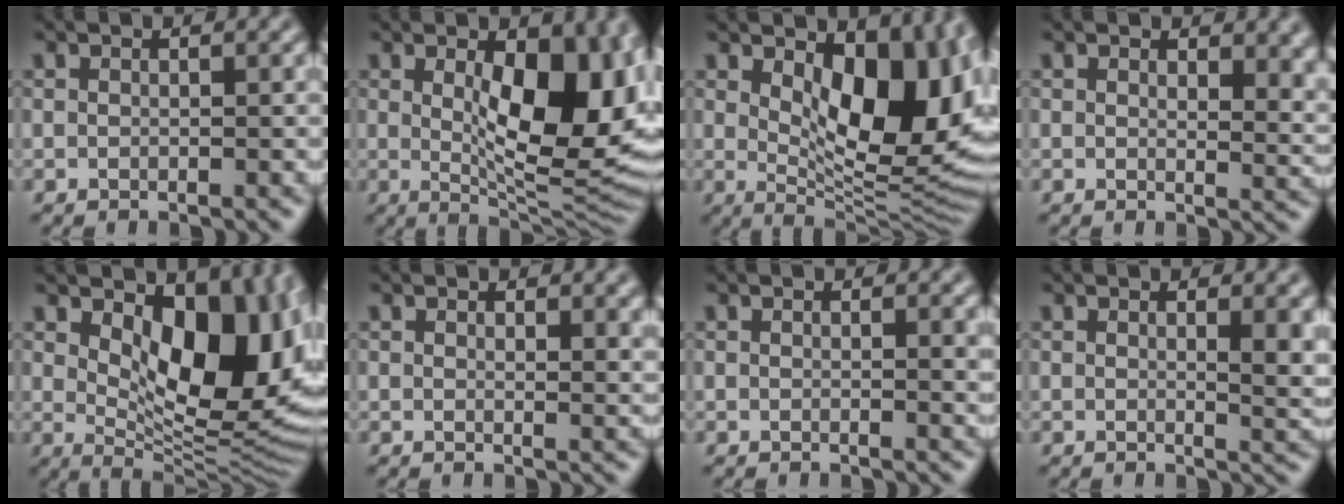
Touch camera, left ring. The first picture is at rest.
{"total": 12.0, "force": [1.7, 5.1, 10.7], "torque": [-0.136, -0.012, 0.035]}
{"total": 12.2, "force": [2.8, 5.9, 10.3], "torque": [-0.124, -0.013, 0.051]}
{"total": 4.1, "force": [1.9, 2.1, 3.0], "torque": [-0.030, -0.008, 0.032]}
{"total": 13.3, "force": [3.4, 6.8, 10.9], "torque": [-0.132, -0.014, 0.065]}
{"total": 1.6, "force": [1.0, 0.6, 1.1], "torque": [-0.011, -0.004, 0.018]}
{"total": 0.9, "force": [0.3, 0.2, 0.8], "torque": [-0.007, 0.000, 0.003]}
{"total": 3.2, "force": [1.1, 1.0, 2.9], "torque": [-0.029, -0.003, 0.017]}